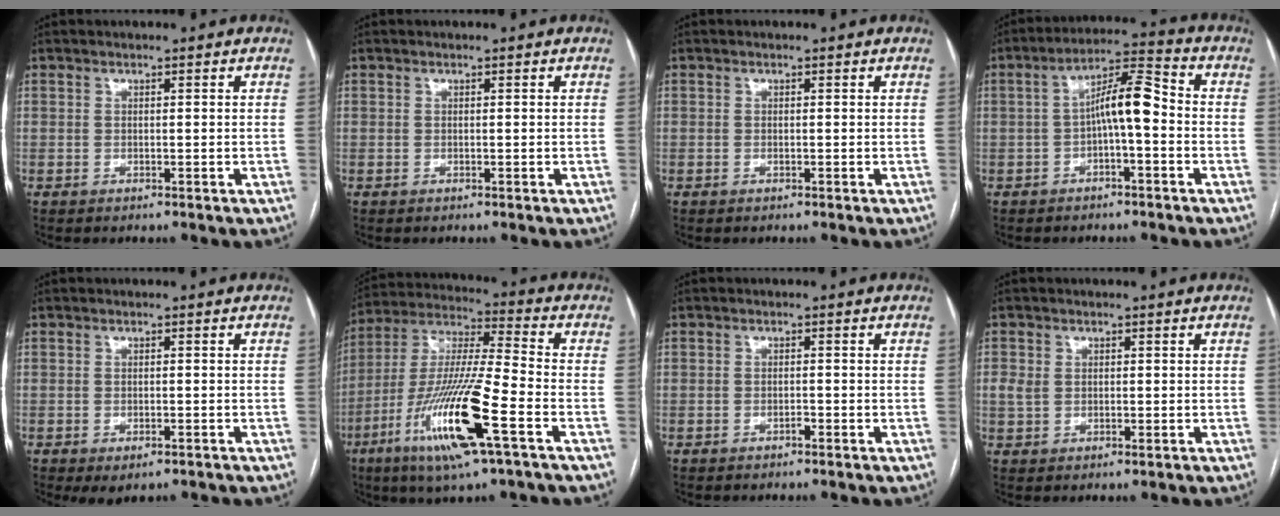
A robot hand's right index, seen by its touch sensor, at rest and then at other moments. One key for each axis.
{"total": 0.0}
{"total": 0.0}
{"total": 7.8, "fx": -1.0, "fy": 1.6, "fz": 7.6, "tx": -0.131, "ty": 0.030, "tz": -0.019}
{"total": 2.9, "fx": -1.7, "fy": 1.3, "fz": 2.0, "tx": -0.029, "ty": -0.005, "tz": -0.016}
{"total": 18.3, "fx": -7.7, "fy": 1.0, "fz": 16.6, "tx": -0.349, "ty": -0.026, "tz": -0.145}
{"total": 0.7, "fx": -0.5, "fy": 0.3, "fz": 0.4, "tx": -0.007, "ty": 0.002, "tz": -0.008}
{"total": 2.5, "fx": 0.4, "fy": 2.0, "fz": 1.5, "tx": -0.034, "ty": 0.004, "tz": 0.011}